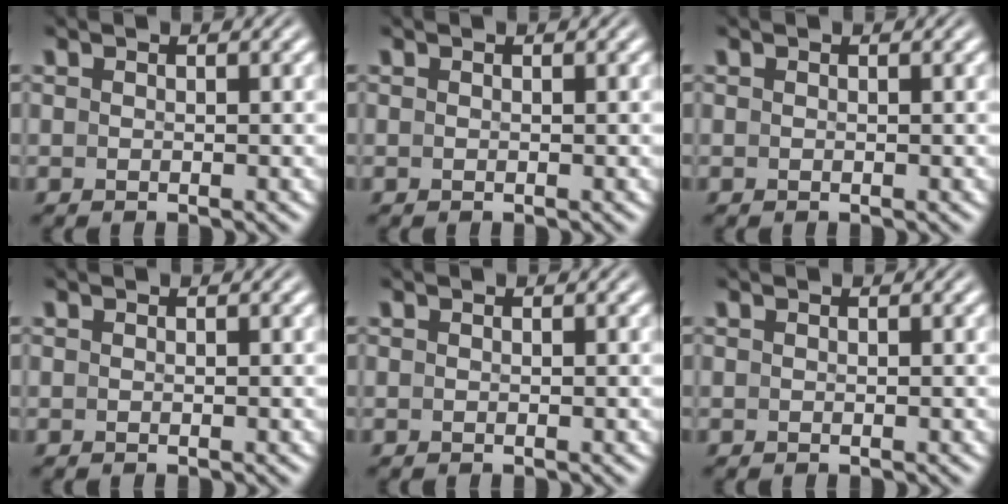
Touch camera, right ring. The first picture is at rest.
{"total": 0.0}
{"total": 0.0}
{"total": 0.0}
{"total": 0.0}
{"total": 1.2, "force": [-0.3, -1.1, -0.4], "torque": [0.013, -0.012, 0.005]}